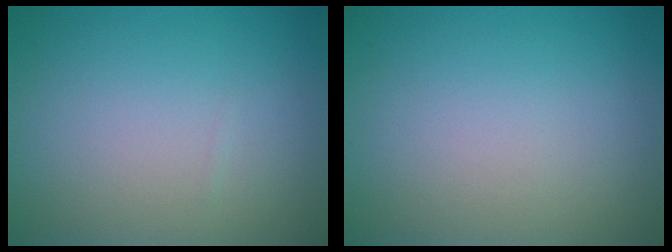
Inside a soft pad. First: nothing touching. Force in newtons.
{"total": 0.0}